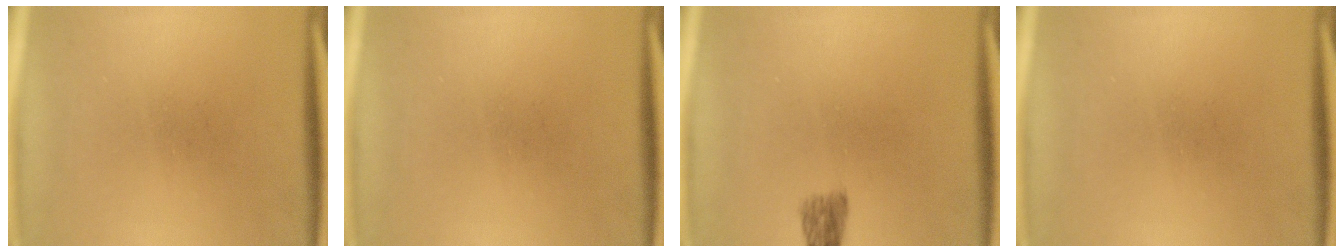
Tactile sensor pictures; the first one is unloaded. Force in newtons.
{"total": 0.0}
{"total": 2.5}
{"total": 0.0}